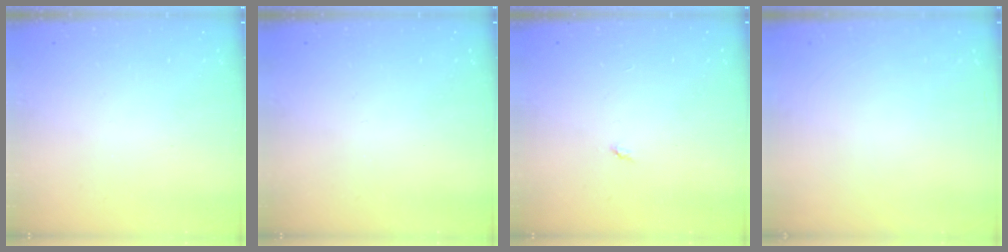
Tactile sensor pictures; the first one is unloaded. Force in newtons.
{"total": 0.0}
{"total": 2.8, "press": 2.8, "slide": 0.4}
{"total": 0.0}